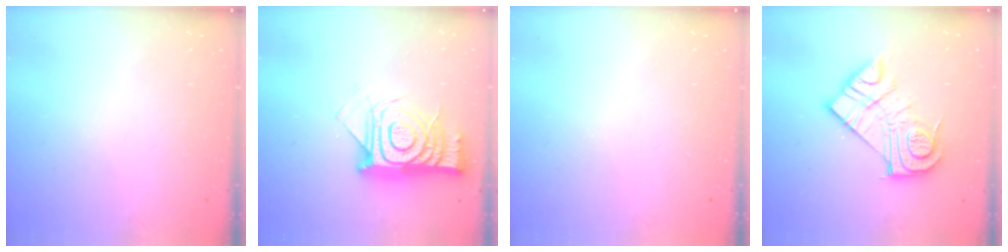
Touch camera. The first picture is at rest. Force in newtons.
{"total": 15.6, "press": 15.5, "slide": 1.2}
{"total": 0.0}
{"total": 16.8, "press": 16.7, "slide": 1.2}